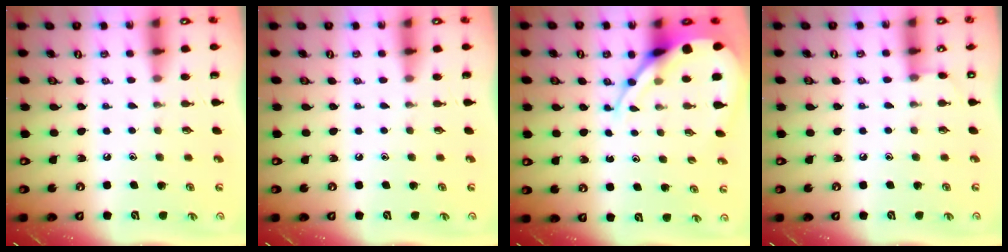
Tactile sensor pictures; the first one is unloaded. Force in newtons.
{"total": 0.0}
{"total": 8.8, "press": 8.7, "slide": 0.9}
{"total": 3.2, "press": 3.2, "slide": 0.4}